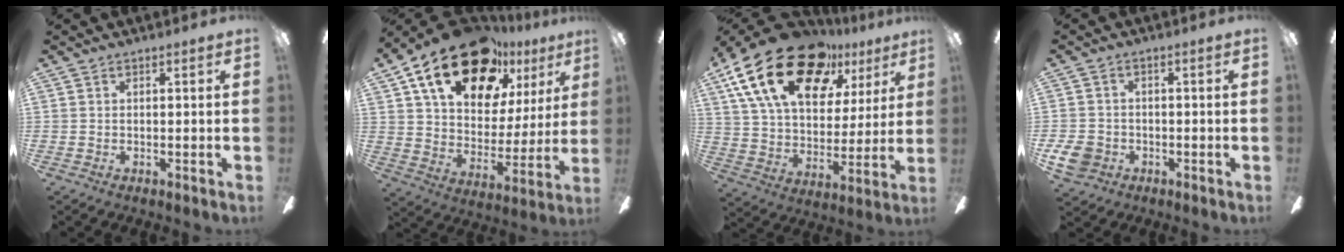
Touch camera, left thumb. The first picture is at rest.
{"total": 23.9, "force": [14.9, 12.8, 13.6], "torque": [-0.225, -0.082, 0.261]}
{"total": 24.4, "force": [14.4, 12.8, 15.0], "torque": [-0.273, -0.074, 0.256]}
{"total": 6.0, "force": [-2.4, 4.9, 2.5], "torque": [-0.075, 0.014, -0.047]}